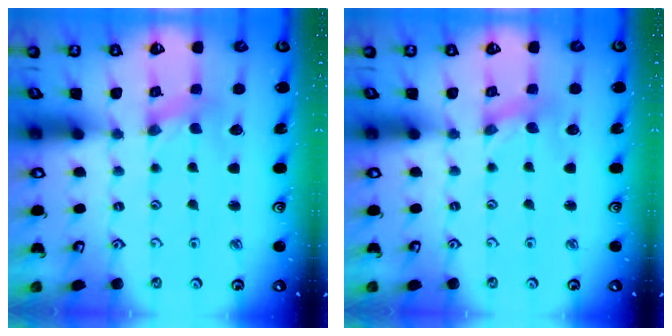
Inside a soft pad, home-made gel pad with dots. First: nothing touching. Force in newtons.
{"total": 0.7, "press": 0.7, "slide": 0.2}